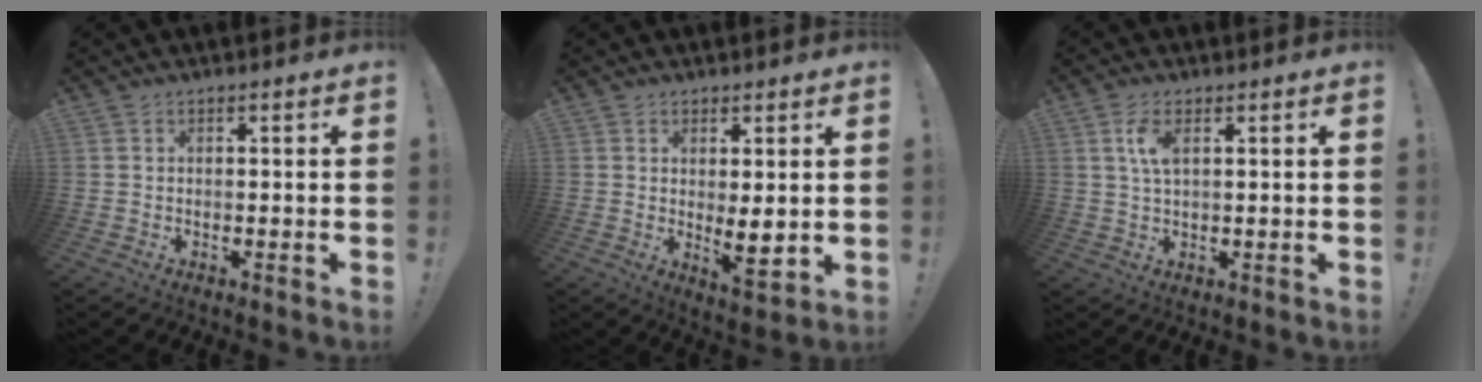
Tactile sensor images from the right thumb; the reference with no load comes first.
{"total": 6.3, "force": [1.0, 1.9, 5.9], "torque": [-0.071, -0.022, 0.021]}
{"total": 5.1, "force": [1.7, 2.2, 4.2], "torque": [-0.073, -0.001, 0.028]}